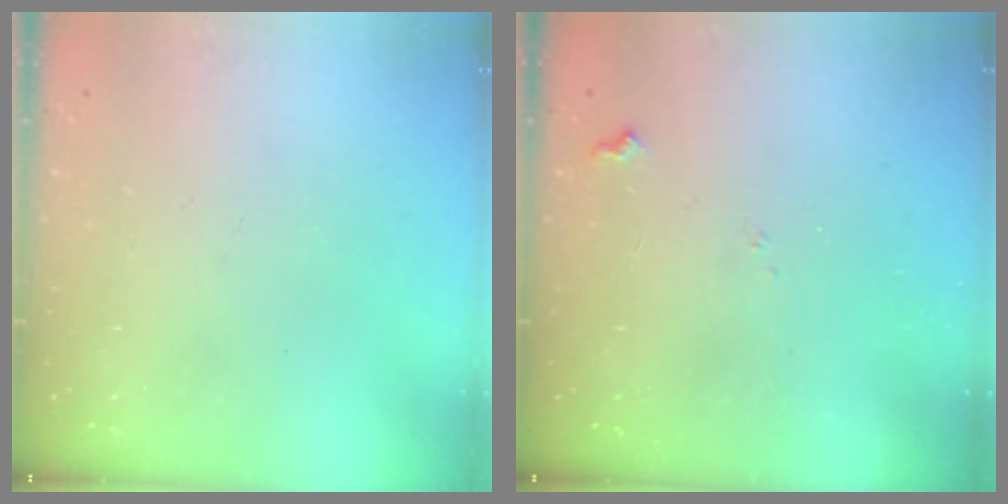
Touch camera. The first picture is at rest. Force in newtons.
{"total": 6.2, "press": 6.2, "slide": 0.6}